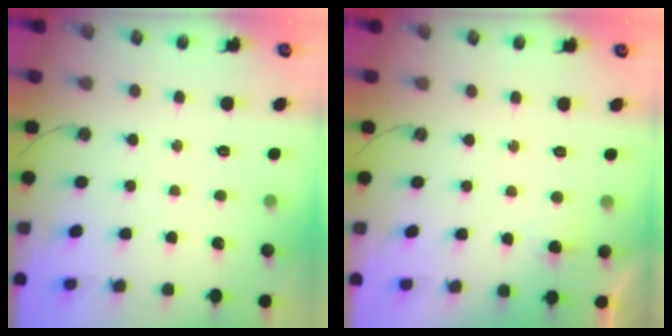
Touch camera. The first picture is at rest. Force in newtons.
{"total": 4.9, "press": 4.4, "slide": 2.0}